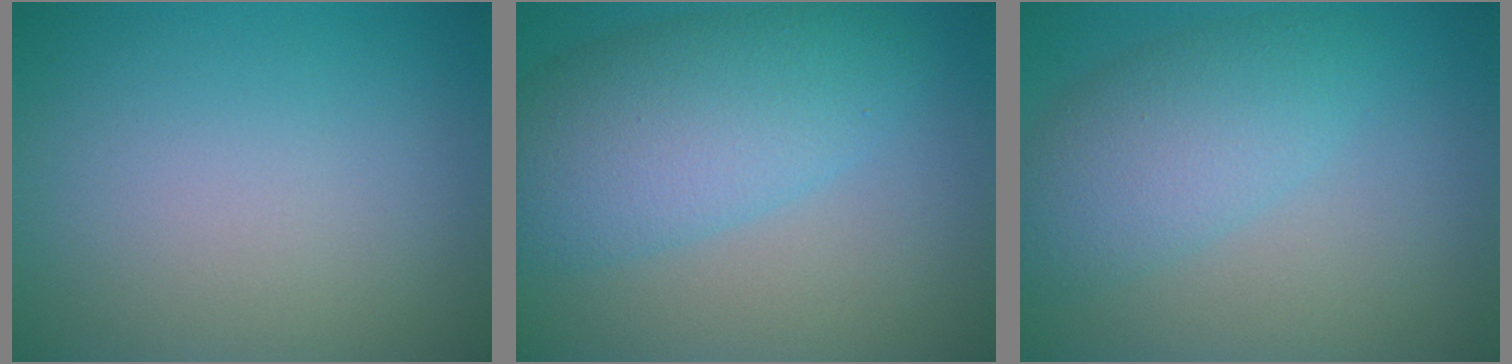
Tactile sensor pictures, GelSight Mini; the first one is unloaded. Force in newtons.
{"total": 7.2, "press": 7.2, "slide": 0.3}
{"total": 4.8, "press": 4.8, "slide": 0.0}